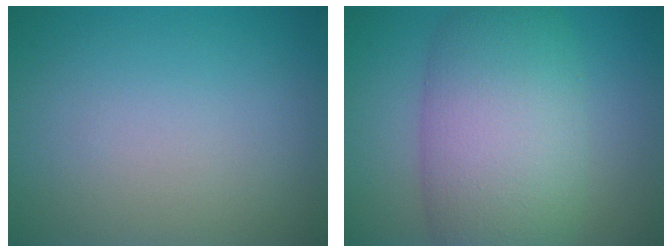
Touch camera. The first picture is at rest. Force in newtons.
{"total": 10.1, "press": 10.1, "slide": 0.2}